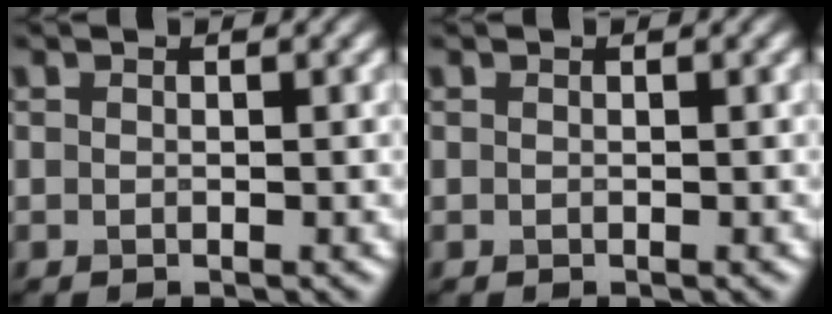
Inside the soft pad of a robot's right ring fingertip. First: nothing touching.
{"total": 0.0}